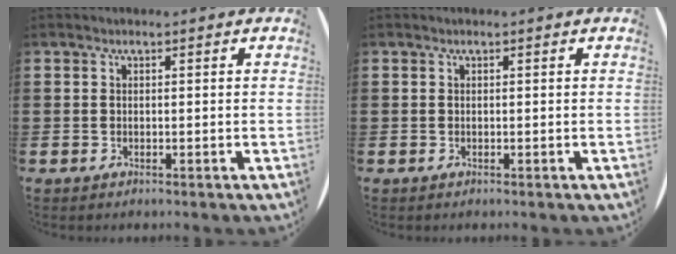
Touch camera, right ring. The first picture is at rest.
{"total": 0.0}